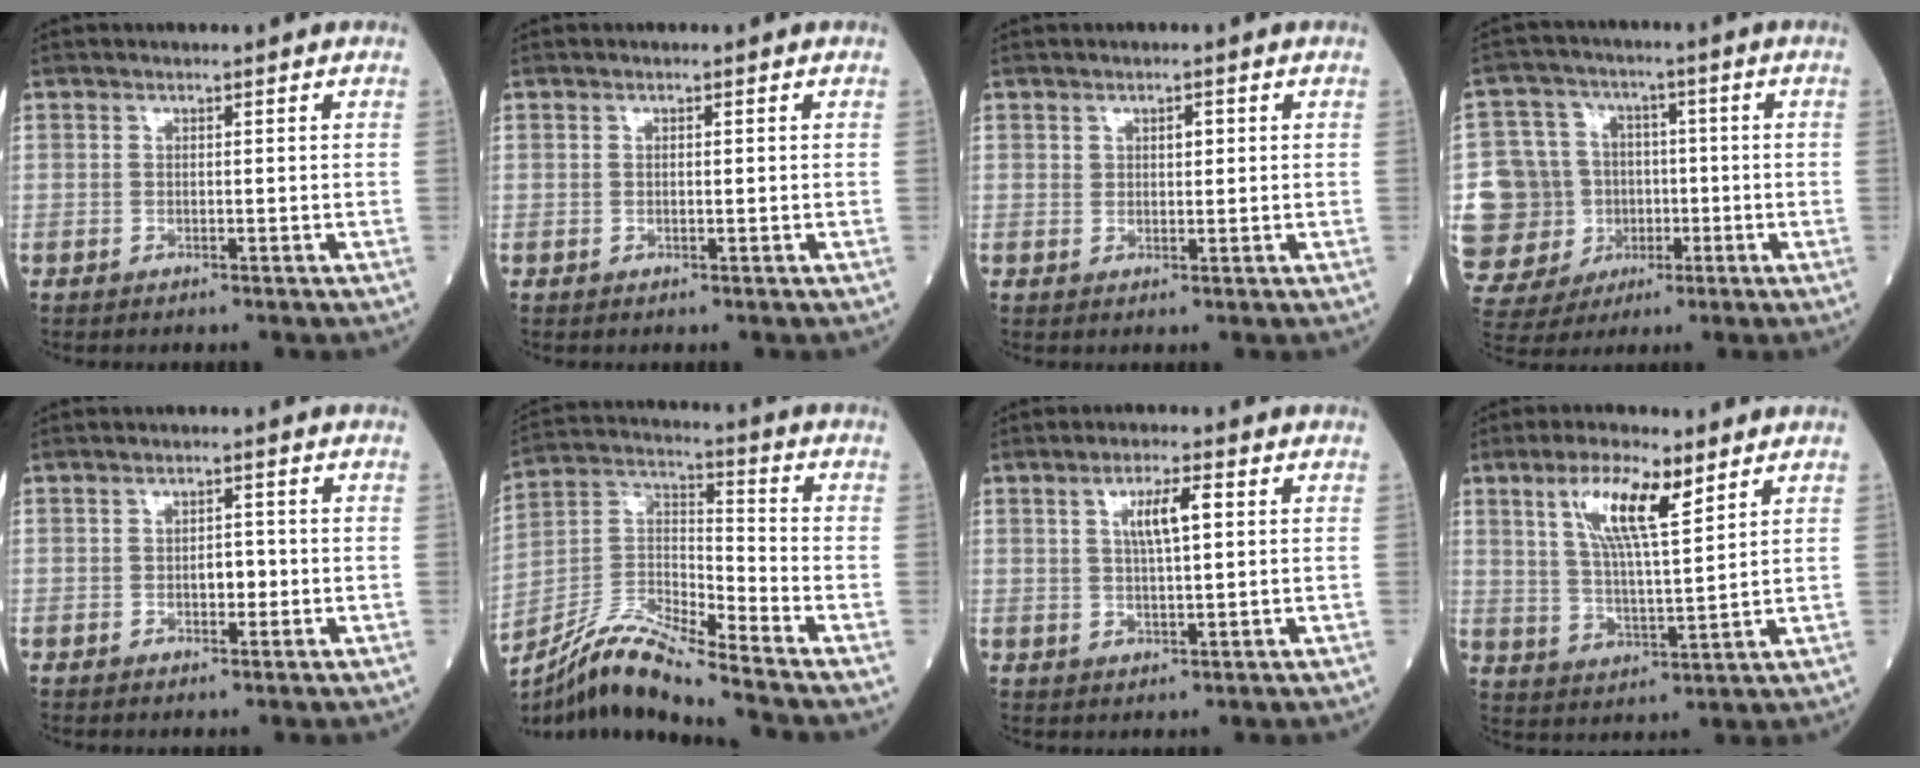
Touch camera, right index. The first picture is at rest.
{"total": 0.6, "force": [0.1, 0.1, 0.6], "torque": [-0.012, 0.000, 0.002]}
{"total": 1.7, "force": [0.6, 0.9, 1.3], "torque": [-0.017, 0.000, 0.009]}
{"total": 13.2, "force": [-1.3, 12.6, 3.7], "torque": [-0.106, 0.042, -0.003]}
{"total": 2.4, "force": [-0.4, 1.2, 2.0], "torque": [-0.027, 0.003, -0.005]}
{"total": 12.0, "force": [-10.2, 0.2, 6.2], "torque": [-0.127, 0.007, -0.192]}
{"total": 5.2, "force": [1.5, 0.9, 4.9], "torque": [-0.090, 0.006, 0.028]}
{"total": 10.3, "force": [5.3, 1.9, 8.6], "torque": [-0.165, 0.004, 0.099]}